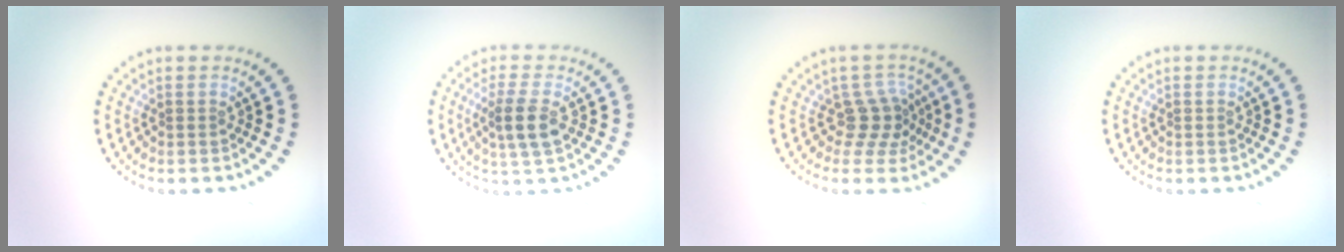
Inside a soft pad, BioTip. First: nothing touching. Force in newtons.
{"total": 3.6, "press": 3.3, "slide": 1.3}
{"total": 2.9, "press": 2.3, "slide": 1.8}
{"total": 0.0}